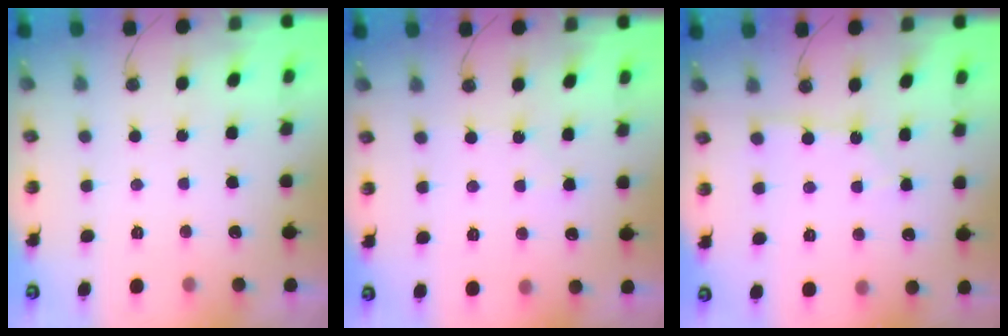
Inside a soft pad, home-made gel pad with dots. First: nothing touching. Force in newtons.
{"total": 3.3, "press": 3.2, "slide": 0.5}
{"total": 1.9, "press": 1.9, "slide": 0.2}